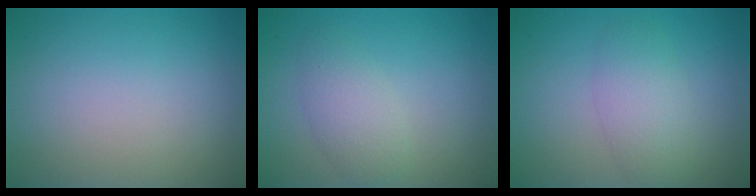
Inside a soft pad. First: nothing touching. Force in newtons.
{"total": 2.6, "press": 2.6, "slide": 0.1}
{"total": 3.2, "press": 3.2, "slide": 0.1}